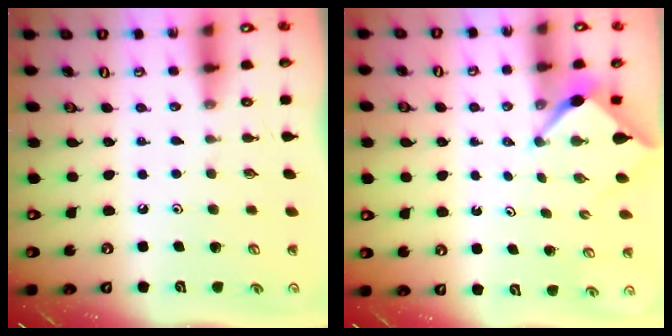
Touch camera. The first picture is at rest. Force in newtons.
{"total": 2.7, "press": 2.6, "slide": 0.3}